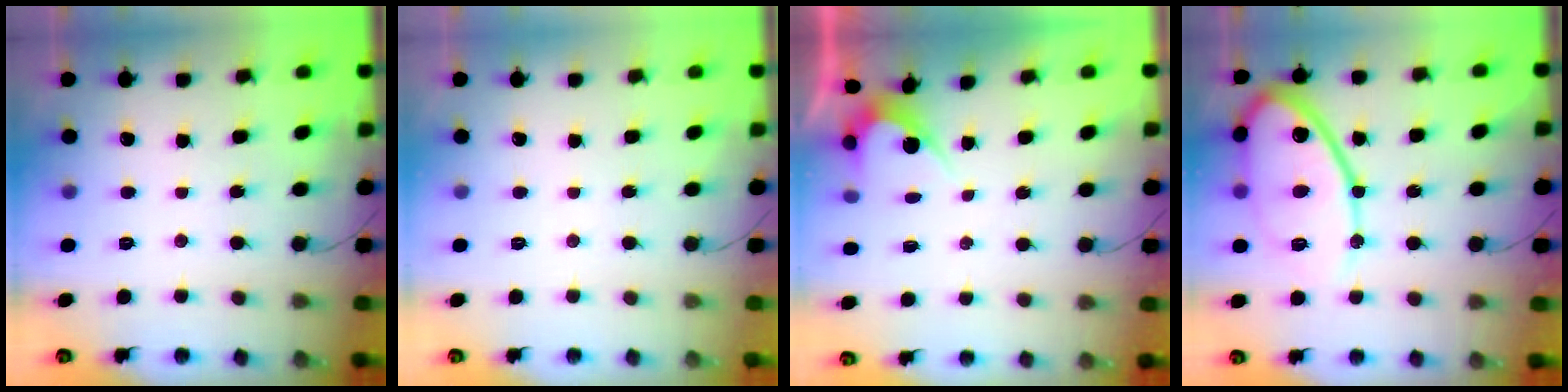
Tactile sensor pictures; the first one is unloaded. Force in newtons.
{"total": 0.0}
{"total": 2.4, "press": 2.4, "slide": 0.1}
{"total": 16.3, "press": 16.3, "slide": 1.4}